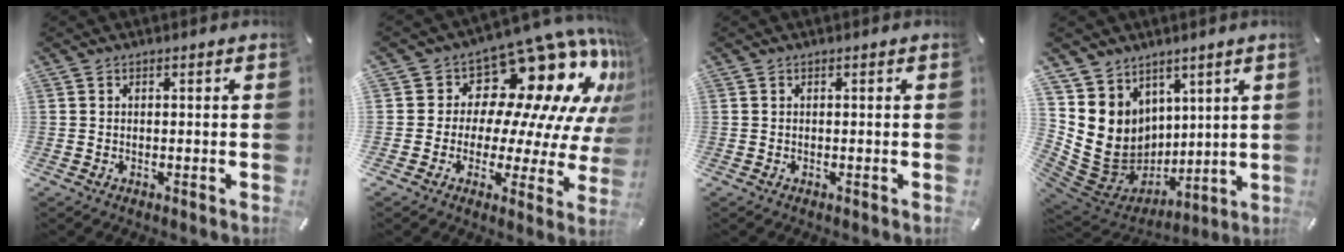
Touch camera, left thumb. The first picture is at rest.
{"total": 17.0, "force": [10.8, 9.2, 9.3], "torque": [-0.115, -0.113, 0.177]}
{"total": 0.0}
{"total": 12.6, "force": [2.5, 12.2, 2.3], "torque": [-0.041, -0.045, 0.068]}